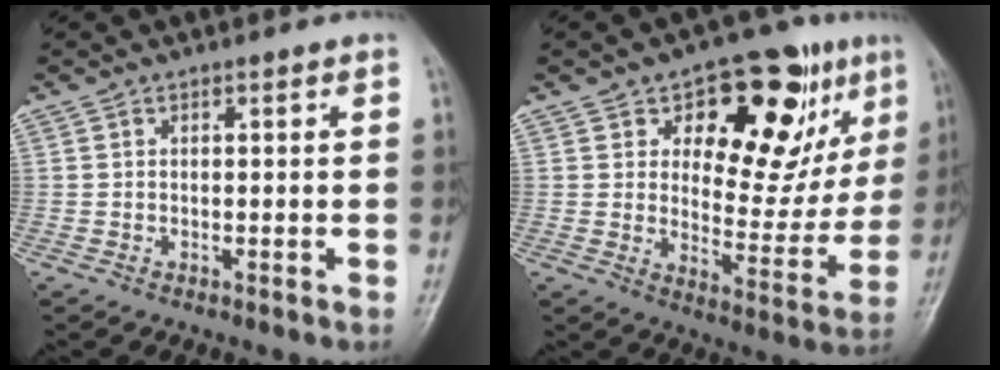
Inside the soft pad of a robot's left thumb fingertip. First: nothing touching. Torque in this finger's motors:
{"motor_torque": [0.07, 0.58, 0.84, -0.36, 0.25]}